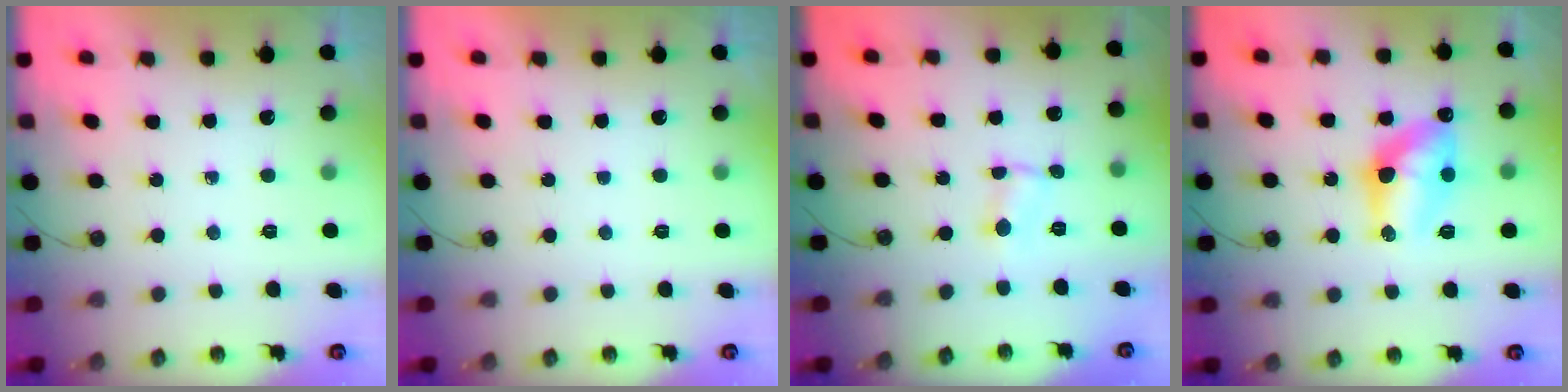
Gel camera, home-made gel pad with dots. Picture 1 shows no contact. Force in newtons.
{"total": 0.0}
{"total": 1.2, "press": 1.2, "slide": 0.2}
{"total": 12.1, "press": 12.1, "slide": 0.5}